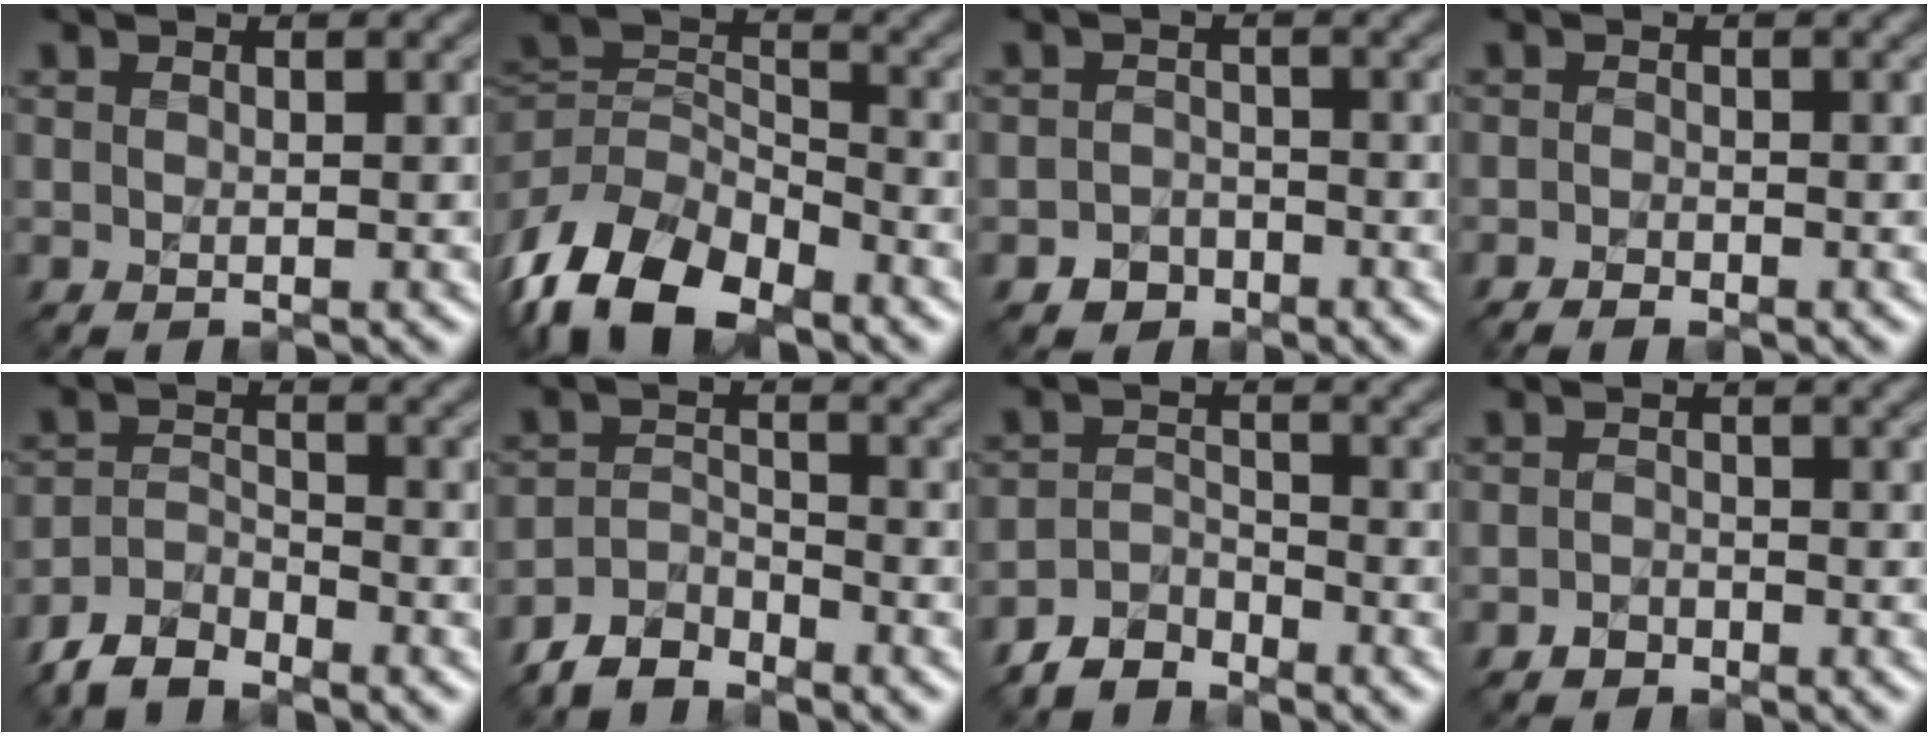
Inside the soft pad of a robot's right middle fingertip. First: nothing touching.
{"total": 10.0, "force": [-5.7, 5.8, 5.8], "torque": [-0.110, -0.011, -0.118]}
{"total": 1.9, "force": [-1.2, 1.4, 0.4], "torque": [0.001, 0.004, -0.024]}
{"total": 1.1, "force": [-0.9, 0.4, 0.6], "torque": [-0.010, -0.002, -0.018]}
{"total": 3.6, "force": [-3.2, 1.2, 1.3], "torque": [-0.026, -0.001, -0.073]}
{"total": 3.4, "force": [-3.0, 1.2, 0.9], "torque": [-0.018, 0.002, -0.070]}
{"total": 3.0, "force": [-2.7, 1.1, 0.6], "torque": [-0.011, 0.005, -0.060]}
{"total": 1.1, "force": [-0.8, 0.7, 0.2], "torque": [0.000, 0.003, -0.015]}